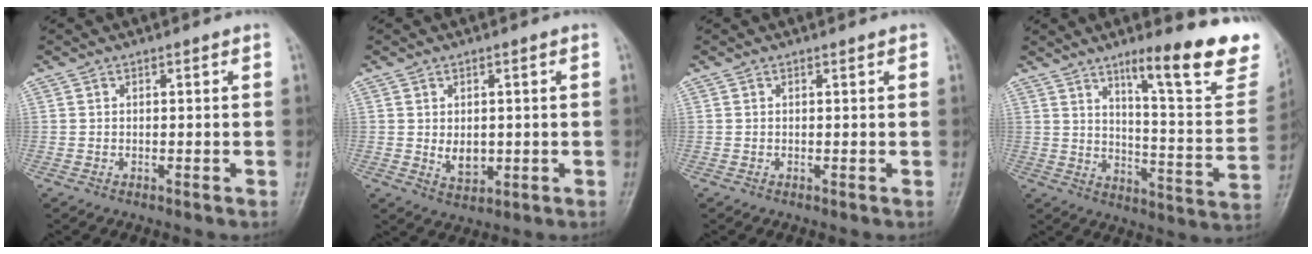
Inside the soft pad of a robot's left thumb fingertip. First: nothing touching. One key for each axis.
{"total": 4.2, "fx": 0.1, "fy": 3.0, "fz": 3.0, "tx": -0.031, "ty": -0.007, "tz": 0.010}
{"total": 0.7, "fx": 0.5, "fy": 0.3, "fz": 0.4, "tx": -0.006, "ty": -0.002, "tz": 0.002}
{"total": 21.0, "fx": 13.7, "fy": 4.1, "fz": 15.4, "tx": -0.167, "ty": -0.074, "tz": 0.200}